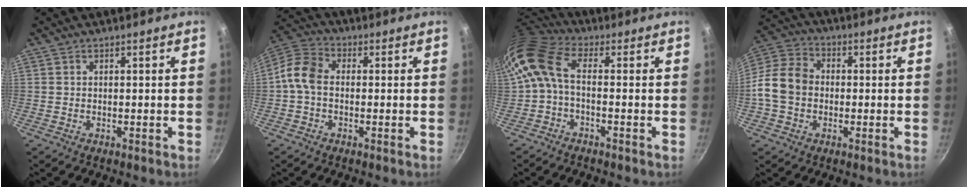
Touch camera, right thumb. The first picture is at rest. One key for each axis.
{"total": 7.0, "fx": -0.8, "fy": 5.0, "fz": 4.8, "tx": -0.094, "ty": 0.028, "tz": -0.034}
{"total": 9.0, "fx": -0.4, "fy": 5.0, "fz": 7.5, "tx": -0.162, "ty": 0.025, "tz": -0.021}
{"total": 10.7, "fx": -1.0, "fy": 8.4, "fz": 6.5, "tx": -0.101, "ty": 0.026, "tz": -0.039}